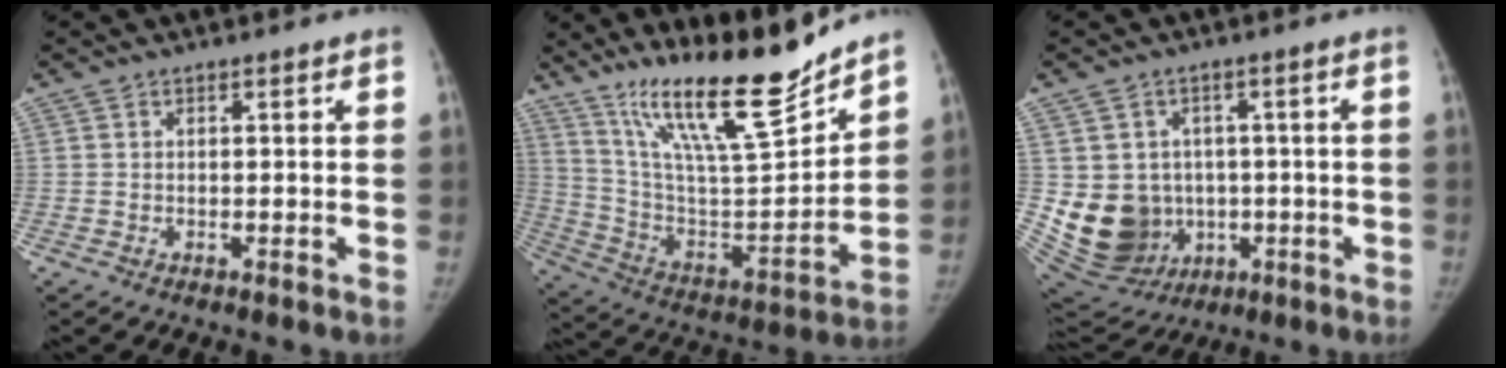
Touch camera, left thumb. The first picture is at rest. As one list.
[{"total": 23.3, "force": [18.0, 3.7, 14.4], "torque": [-0.208, -0.102, 0.316]}, {"total": 14.1, "force": [-1.2, 12.6, 6.3], "torque": [-0.097, 0.007, 0.014]}]